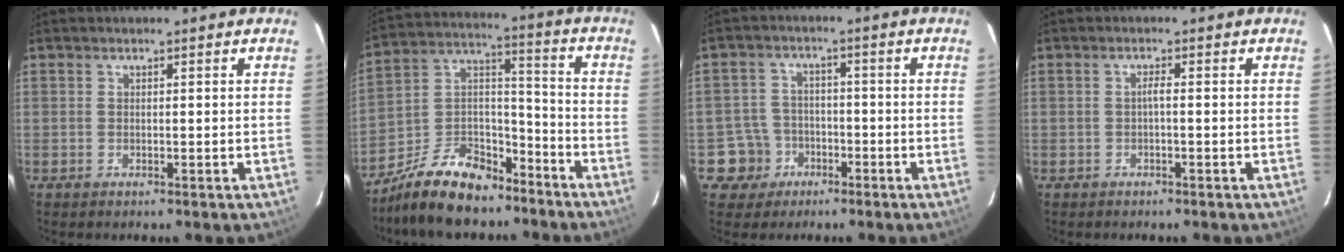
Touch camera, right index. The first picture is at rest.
{"total": 16.3, "force": [-11.6, 8.4, 7.8], "torque": [-0.167, 0.046, -0.191]}
{"total": 6.2, "force": [-2.9, 5.4, 0.2], "torque": [-0.021, 0.023, -0.049]}
{"total": 1.0, "force": [-0.4, 0.0, 0.9], "torque": [-0.017, 0.005, -0.009]}